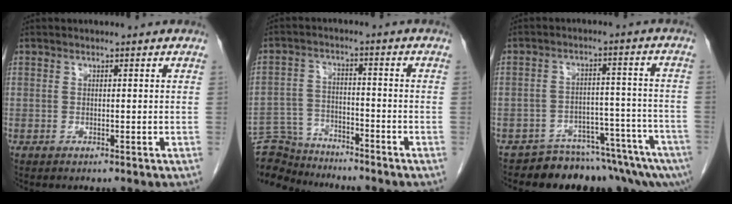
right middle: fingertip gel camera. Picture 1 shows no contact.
{"total": 10.0, "force": [-9.8, 2.1, 0.5], "torque": [-0.012, 0.015, -0.173]}
{"total": 10.4, "force": [-9.6, 2.5, 3.3], "torque": [-0.005, 0.035, -0.129]}